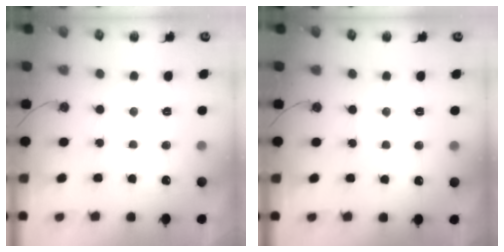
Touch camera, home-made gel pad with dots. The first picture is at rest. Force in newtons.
{"total": 3.2, "press": 3.2, "slide": 0.5}